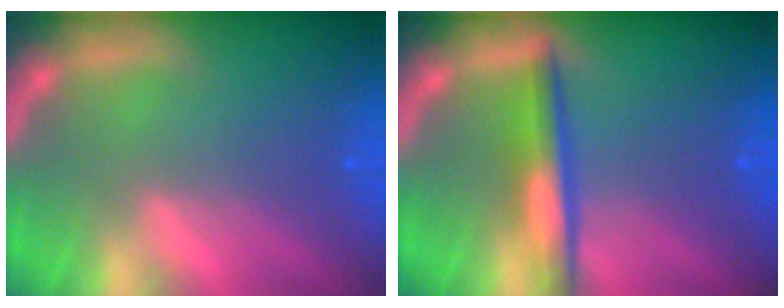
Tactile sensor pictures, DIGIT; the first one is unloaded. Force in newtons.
{"total": 4.0}